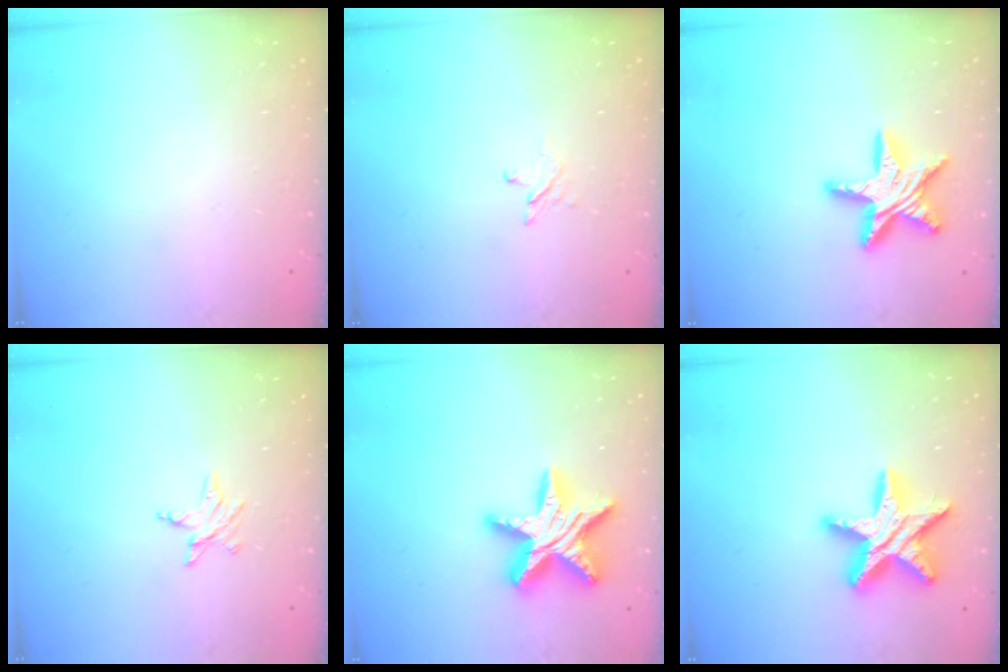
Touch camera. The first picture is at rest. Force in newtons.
{"total": 2.5, "press": 2.5, "slide": 0.3}
{"total": 14.8, "press": 14.7, "slide": 1.2}
{"total": 3.5, "press": 3.5, "slide": 0.4}
{"total": 18.2, "press": 18.2, "slide": 1.3}
{"total": 16.9, "press": 16.9, "slide": 1.1}